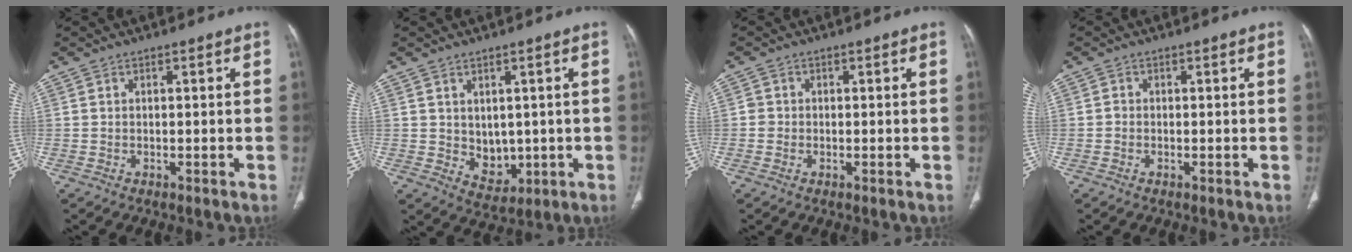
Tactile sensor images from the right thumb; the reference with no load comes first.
{"total": 5.4, "force": [0.4, 4.2, 3.4], "torque": [-0.031, -0.015, 0.028]}
{"total": 1.2, "force": [-0.2, 1.2, 0.1], "torque": [0.006, 0.005, -0.006]}
{"total": 0.6, "force": [-0.2, 0.5, 0.2], "torque": [-0.003, 0.001, -0.007]}